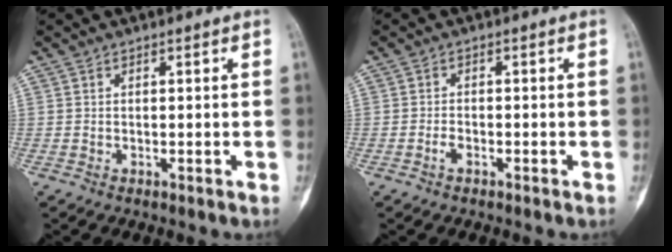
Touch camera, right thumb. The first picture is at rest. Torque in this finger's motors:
{"motor_torque": [-0.67, 0.00, -0.06, 0.00, 0.02]}